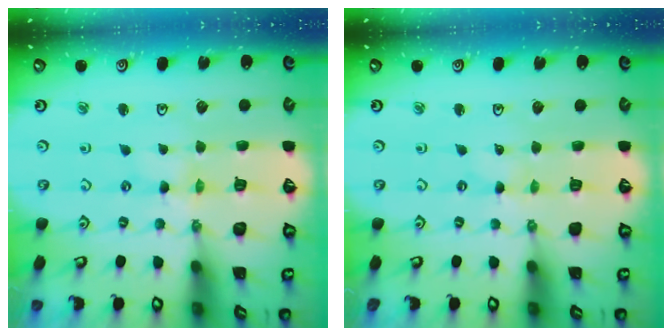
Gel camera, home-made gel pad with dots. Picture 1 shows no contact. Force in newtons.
{"total": 0.0}